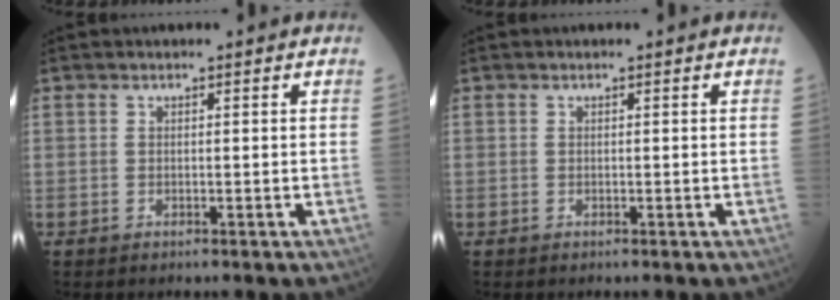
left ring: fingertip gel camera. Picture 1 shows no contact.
{"total": 0.0}